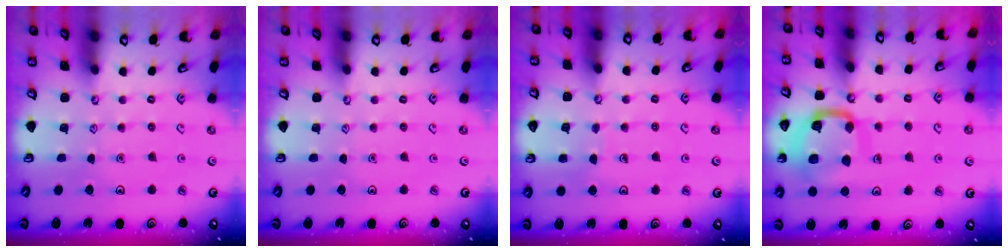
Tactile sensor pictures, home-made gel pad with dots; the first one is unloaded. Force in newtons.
{"total": 0.0}
{"total": 3.7, "press": 3.7, "slide": 0.2}
{"total": 14.0, "press": 13.9, "slide": 1.4}